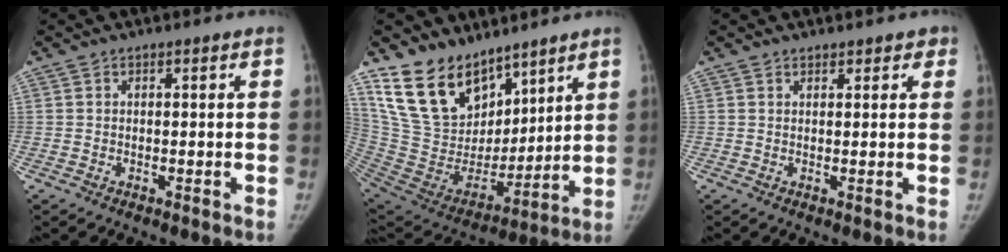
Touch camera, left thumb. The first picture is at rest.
{"total": 20.5, "force": [14.2, 11.3, 9.4], "torque": [-0.130, -0.067, 0.279]}
{"total": 2.2, "force": [1.7, 1.3, 0.5], "torque": [0.021, -0.006, 0.017]}